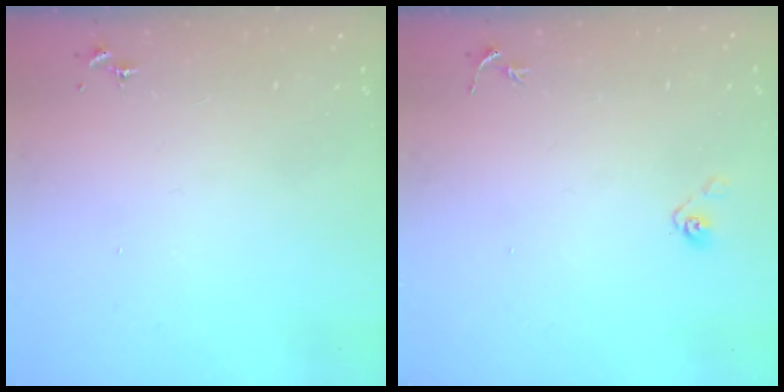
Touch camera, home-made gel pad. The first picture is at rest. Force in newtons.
{"total": 4.0, "press": 3.3, "slide": 2.2}